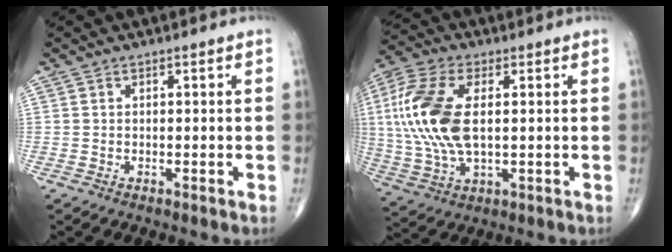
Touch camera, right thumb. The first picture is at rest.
{"total": 16.5, "force": [1.9, 8.4, 14.1], "torque": [-0.323, 0.002, 0.037]}